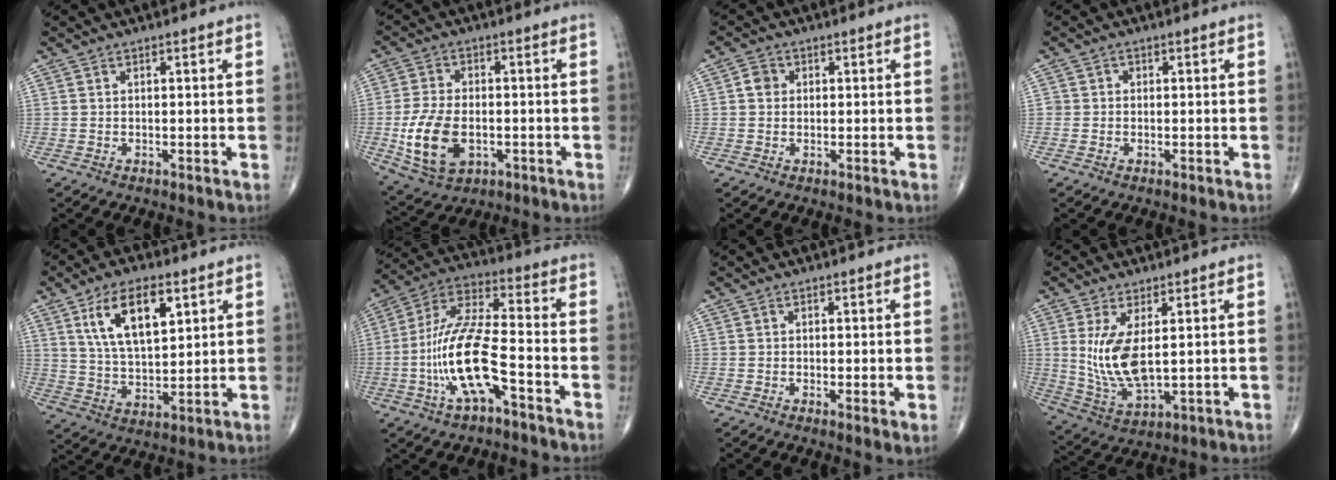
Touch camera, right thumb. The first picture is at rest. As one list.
[{"total": 12.1, "force": [-2.7, 7.4, 9.2], "torque": [-0.176, 0.001, -0.039]}, {"total": 2.4, "force": [0.2, 2.1, 1.0], "torque": [-0.007, 0.004, -0.001]}, {"total": 1.2, "force": [-0.2, 1.1, 0.1], "torque": [0.008, 0.005, -0.006]}, {"total": 13.0, "force": [5.6, 6.1, 10.0], "torque": [-0.160, -0.021, 0.110]}, {"total": 15.6, "force": [-5.2, 4.9, 13.8], "torque": [-0.282, 0.044, -0.098]}, {"total": 1.8, "force": [-0.1, 0.3, 1.8], "torque": [-0.033, -0.008, -0.006]}, {"total": 10.2, "force": [1.8, 4.4, 9.1], "torque": [-0.183, -0.022, 0.051]}]